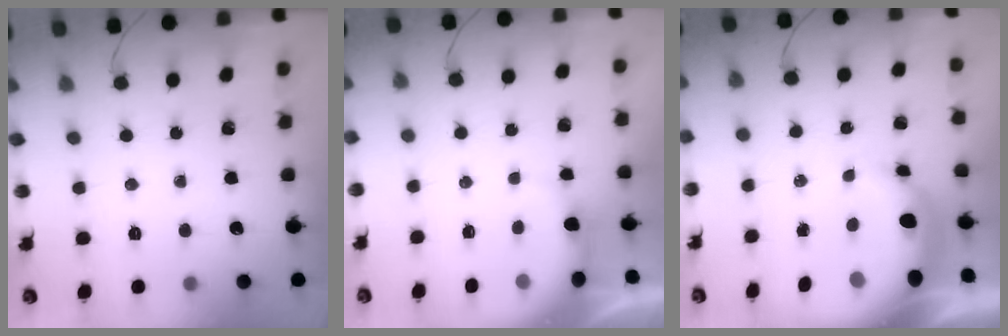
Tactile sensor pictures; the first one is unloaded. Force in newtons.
{"total": 3.9, "press": 3.9, "slide": 0.4}
{"total": 10.5, "press": 10.3, "slide": 2.0}